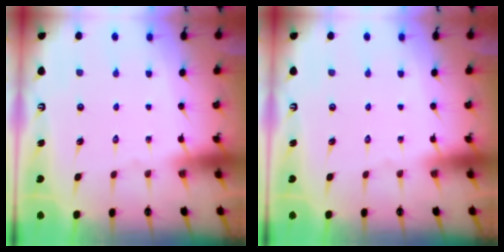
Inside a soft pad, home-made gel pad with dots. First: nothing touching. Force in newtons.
{"total": 0.0}